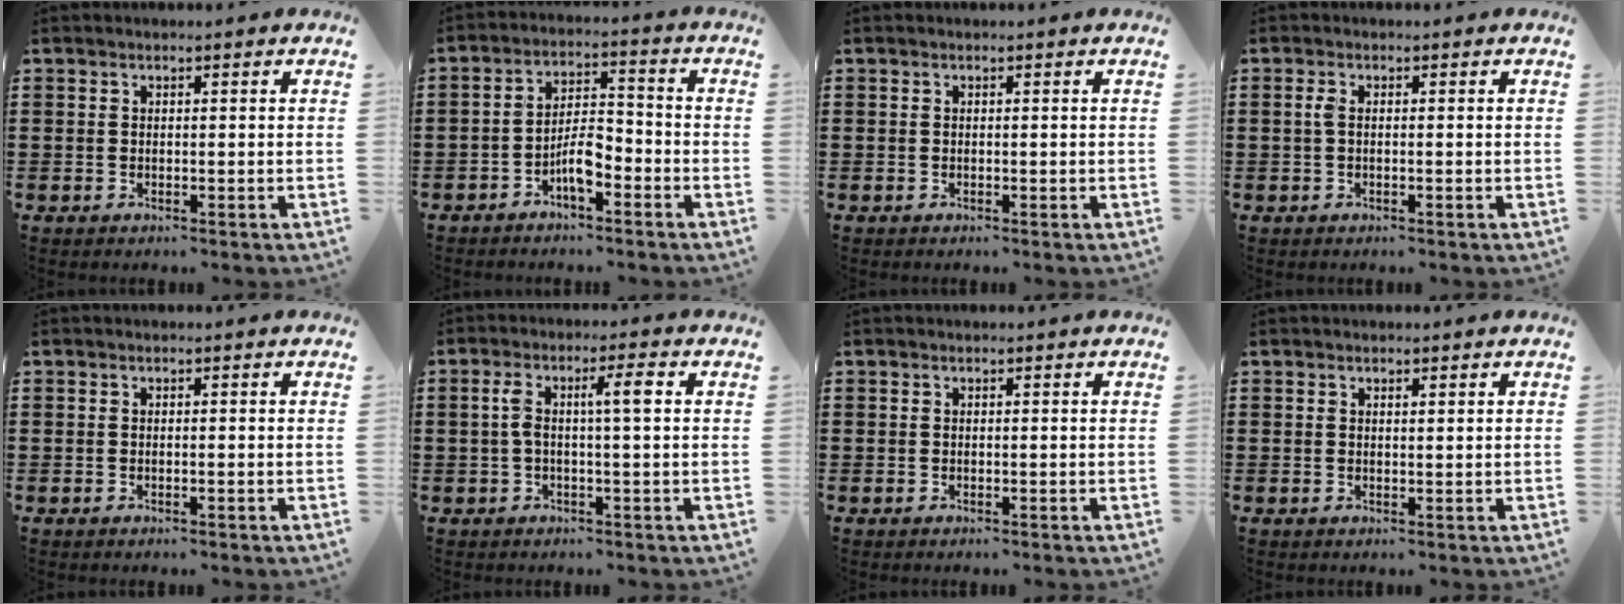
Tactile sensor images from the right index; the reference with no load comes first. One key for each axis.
{"total": 5.5, "fx": -2.9, "fy": 1.9, "fz": 4.2, "tx": -0.085, "ty": 0.008, "tz": -0.058}
{"total": 0.0}
{"total": 1.3, "fx": -0.2, "fy": 0.3, "fz": 1.2, "tx": -0.024, "ty": 0.000, "tz": -0.004}
{"total": 0.0}
{"total": 5.1, "fx": 0.5, "fy": 0.8, "fz": 5.0, "tx": -0.095, "ty": 0.007, "tz": 0.003}
{"total": 0.0}
{"total": 0.7, "fx": 0.6, "fy": 0.2, "fz": 0.4, "tx": -0.008, "ty": 0.002, "tz": 0.010}